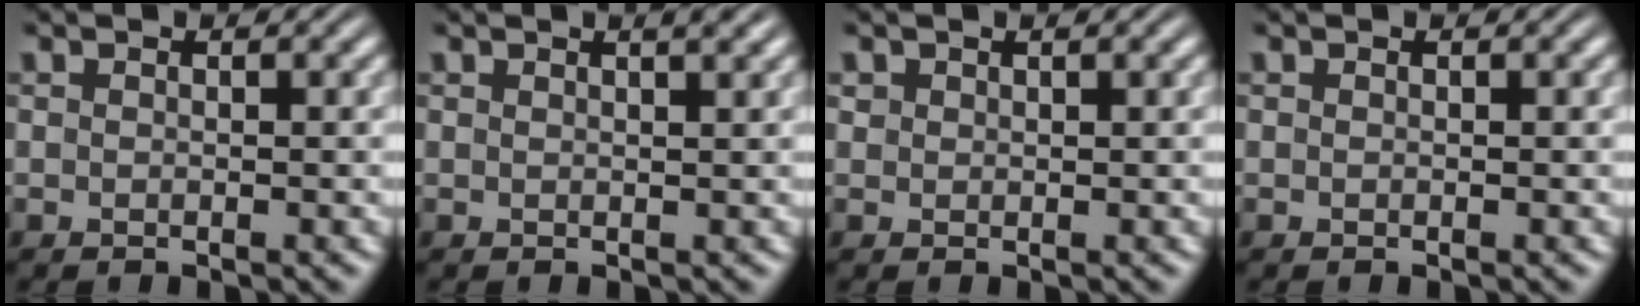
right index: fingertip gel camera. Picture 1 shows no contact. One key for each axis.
{"total": 1.3, "fx": 0.9, "fy": -0.2, "fz": 1.0, "tx": -0.006, "ty": 0.001, "tz": 0.013}
{"total": 0.7, "fx": 0.6, "fy": 0.3, "fz": 0.1, "tx": -0.006, "ty": -0.006, "tz": 0.017}
{"total": 0.0}